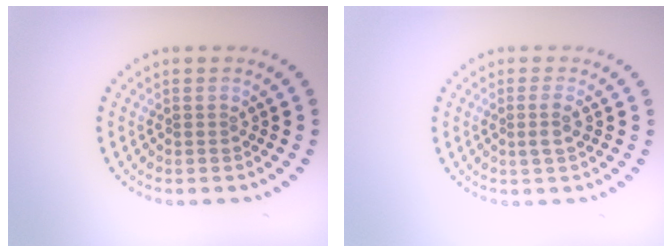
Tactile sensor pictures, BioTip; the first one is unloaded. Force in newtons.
{"total": 1.5, "press": 1.2, "slide": 0.9}